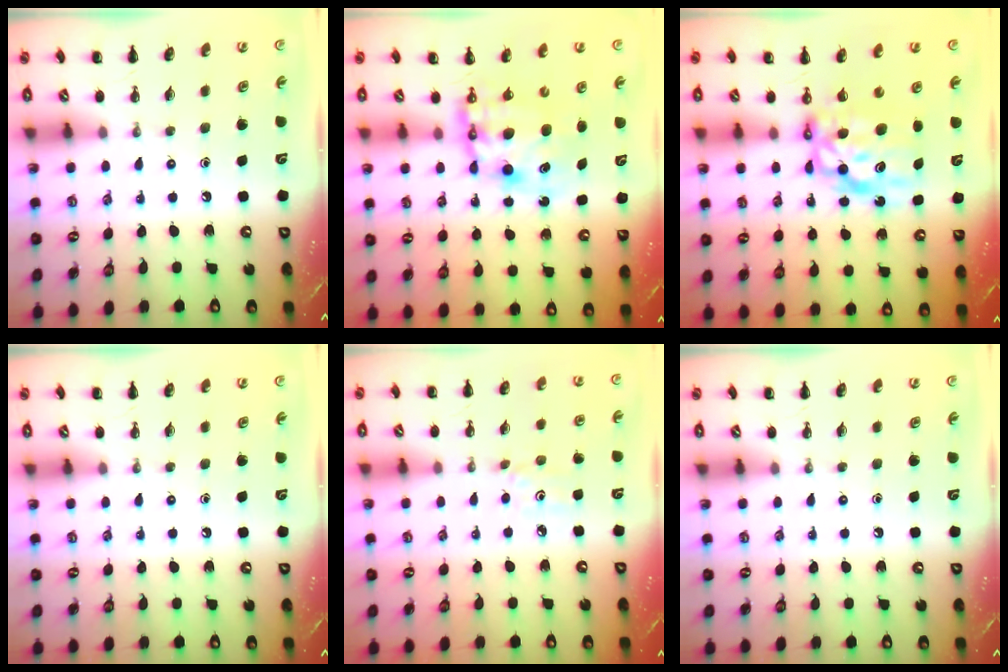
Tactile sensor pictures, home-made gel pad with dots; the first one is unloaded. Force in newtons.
{"total": 9.8, "press": 9.5, "slide": 2.5}
{"total": 9.1, "press": 8.9, "slide": 2.0}
{"total": 0.0}
{"total": 4.0, "press": 3.7, "slide": 1.6}
{"total": 0.0}